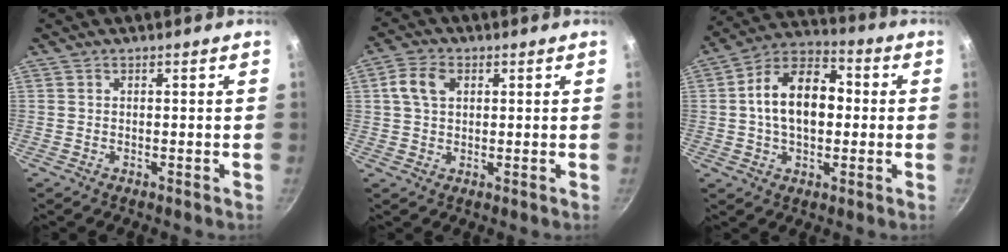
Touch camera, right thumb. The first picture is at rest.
{"total": 5.6, "force": [1.5, 3.9, 3.6], "torque": [-0.057, 0.008, 0.024]}
{"total": 15.3, "force": [0.7, 9.8, 11.7], "torque": [-0.159, 0.032, -0.006]}